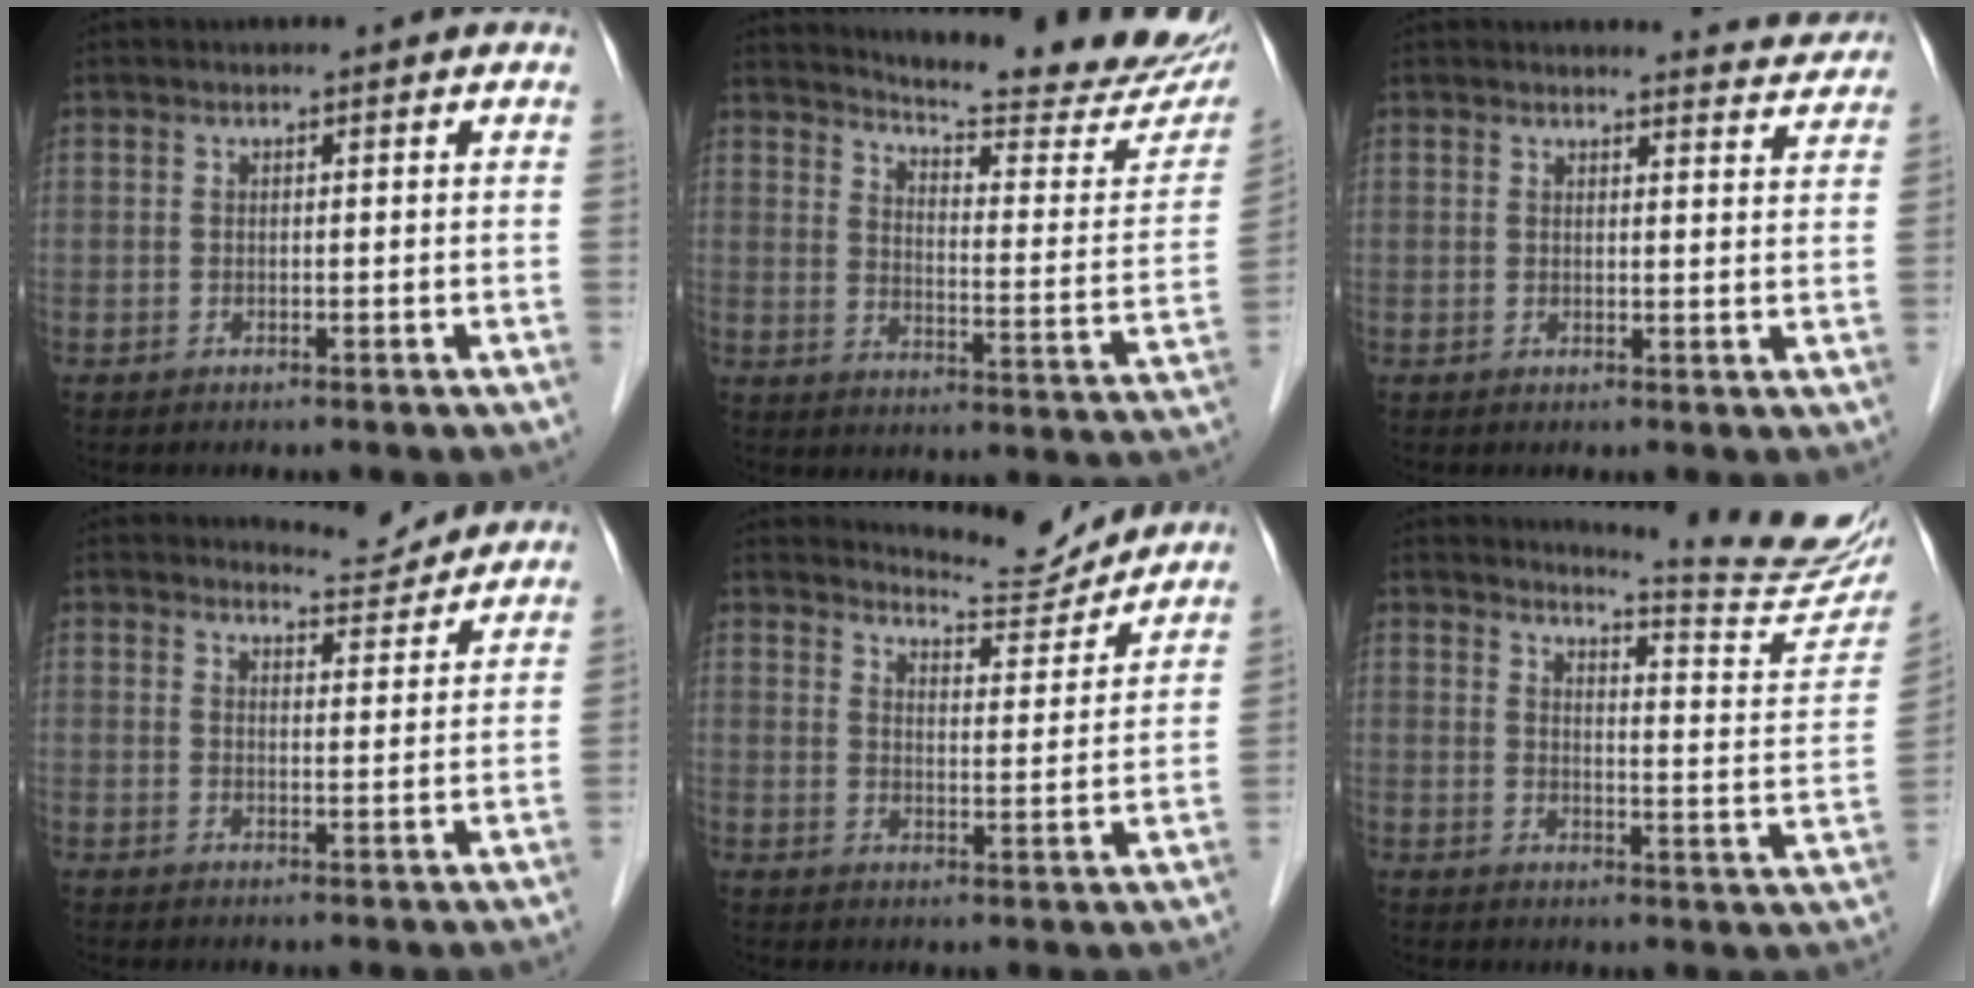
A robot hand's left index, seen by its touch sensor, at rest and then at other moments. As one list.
[{"total": 23.3, "force": [21.4, 2.1, 8.8], "torque": [-0.125, -0.093, 0.261]}, {"total": 5.2, "force": [5.1, 0.4, -0.4], "torque": [0.006, -0.019, 0.043]}, {"total": 4.2, "force": [4.1, 0.1, -0.7], "torque": [-0.001, -0.013, 0.060]}, {"total": 8.0, "force": [8.0, 0.6, -0.1], "torque": [-0.008, -0.008, 0.114]}, {"total": 15.0, "force": [14.6, -1.0, 3.5], "torque": [-0.052, -0.099, 0.166]}]